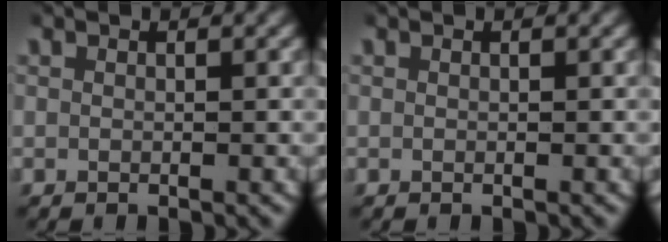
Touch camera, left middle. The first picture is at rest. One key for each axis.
{"total": 0.0}